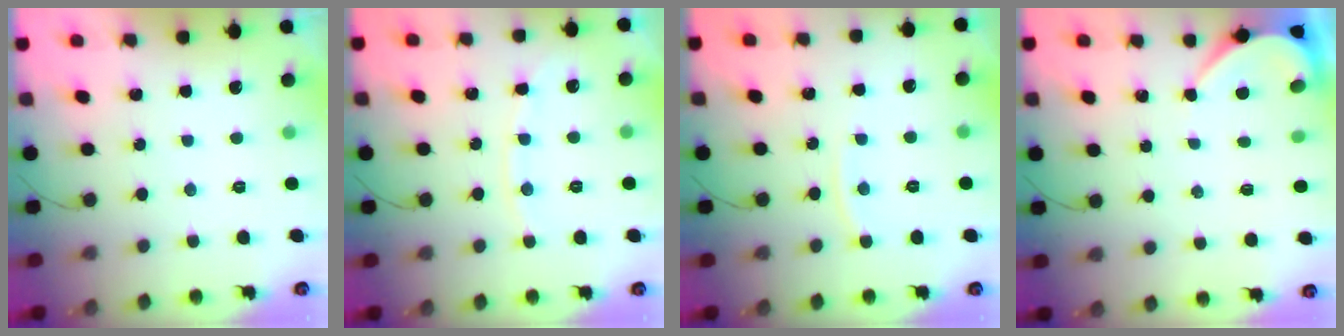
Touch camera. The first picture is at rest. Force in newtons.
{"total": 6.2, "press": 6.2, "slide": 0.7}
{"total": 5.0, "press": 5.0, "slide": 0.5}
{"total": 2.3, "press": 2.3, "slide": 0.2}